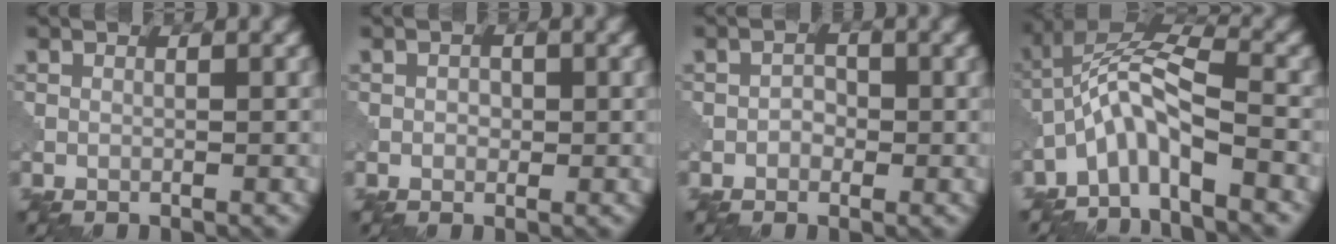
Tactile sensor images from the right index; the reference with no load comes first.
{"total": 0.9, "force": [0.1, 0.8, 0.5], "torque": [-0.008, -0.001, -0.002]}
{"total": 1.2, "force": [-0.4, 1.0, 0.6], "torque": [-0.008, 0.001, -0.010]}
{"total": 6.0, "force": [-3.3, 1.6, 4.8], "torque": [-0.092, 0.016, -0.075]}